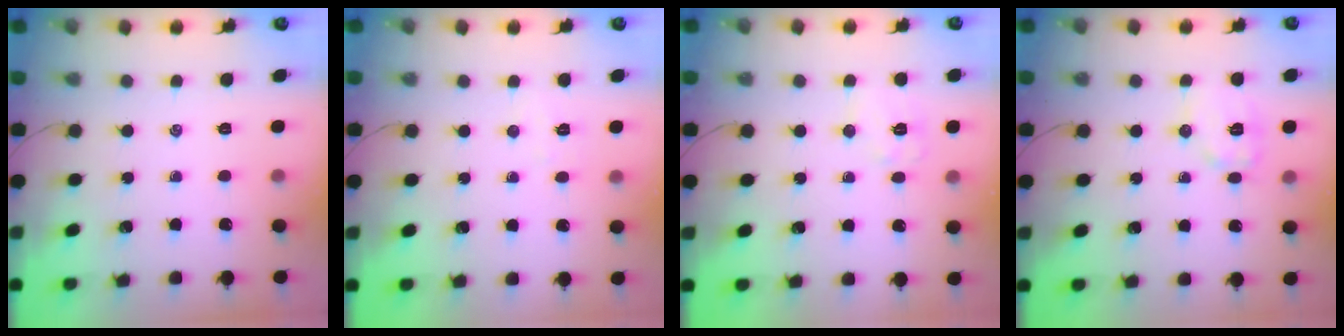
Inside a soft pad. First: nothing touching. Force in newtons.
{"total": 4.0, "press": 3.9, "slide": 0.8}
{"total": 6.1, "press": 6.1, "slide": 0.6}
{"total": 8.5, "press": 8.5, "slide": 0.4}